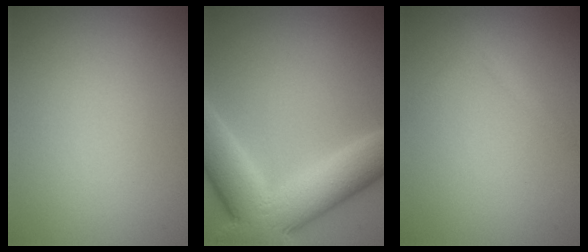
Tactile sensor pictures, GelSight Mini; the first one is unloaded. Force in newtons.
{"total": 10.0, "press": 10.0, "slide": 0.7}
{"total": 1.3, "press": 1.3, "slide": 0.1}